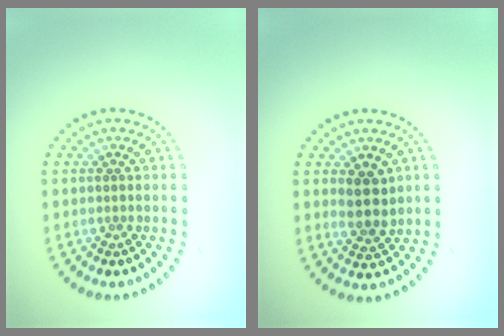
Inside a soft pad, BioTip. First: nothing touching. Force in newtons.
{"total": 2.9, "press": 2.6, "slide": 1.3}